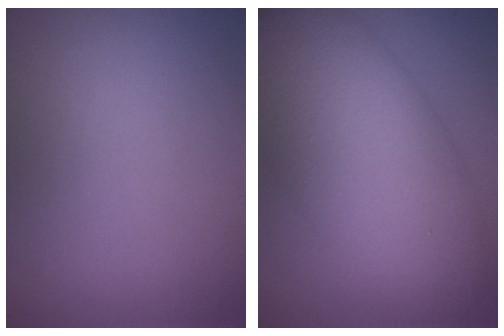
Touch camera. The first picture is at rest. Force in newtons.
{"total": 11.5, "press": 11.4, "slide": 0.3}